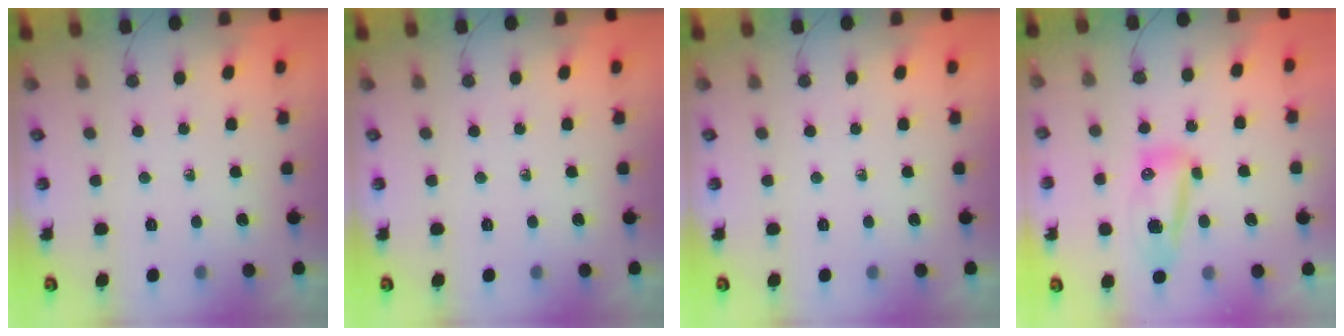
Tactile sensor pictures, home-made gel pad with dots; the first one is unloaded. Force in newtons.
{"total": 0.0}
{"total": 0.0}
{"total": 17.5, "press": 12.1, "slide": 12.6}